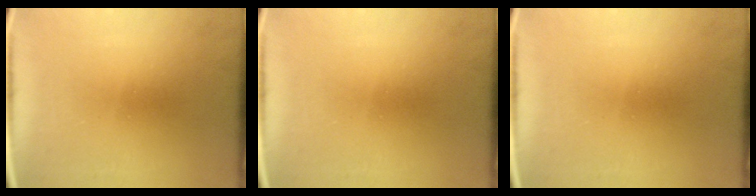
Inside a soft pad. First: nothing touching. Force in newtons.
{"total": 0.0}
{"total": 0.0}